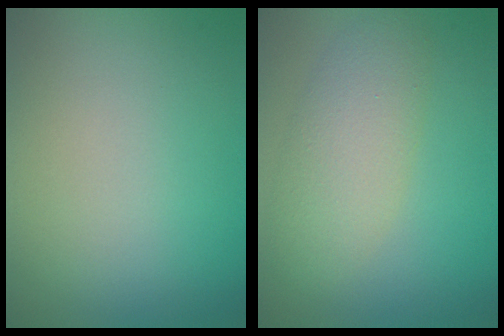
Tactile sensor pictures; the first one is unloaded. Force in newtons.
{"total": 4.1, "press": 4.1, "slide": 0.1}